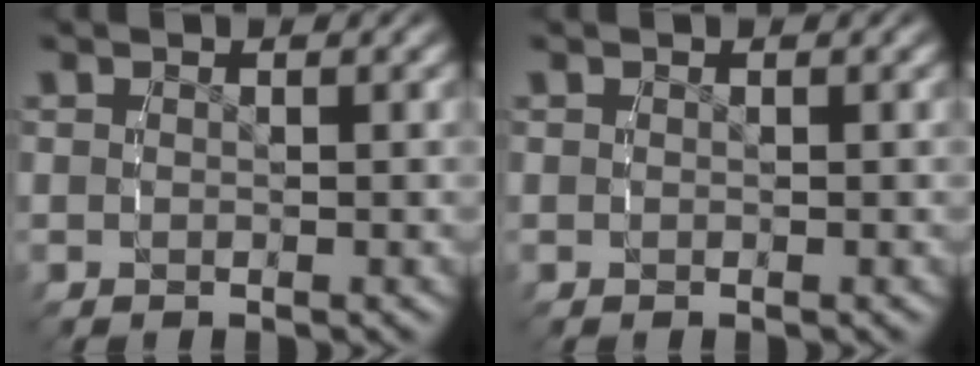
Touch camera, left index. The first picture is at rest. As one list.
[{"total": 0.0}]